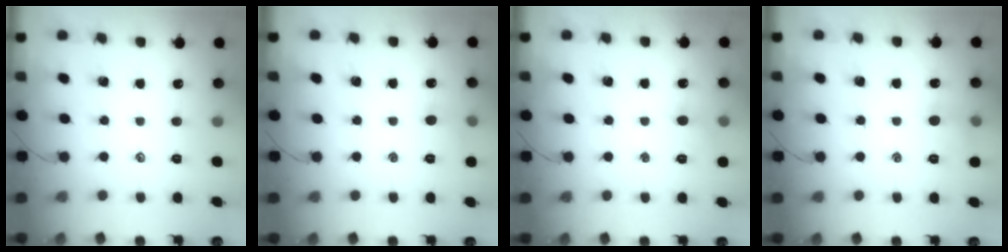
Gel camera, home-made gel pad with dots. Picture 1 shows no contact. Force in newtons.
{"total": 4.7, "press": 4.4, "slide": 1.5}
{"total": 4.8, "press": 4.5, "slide": 1.5}
{"total": 6.2, "press": 5.9, "slide": 1.7}